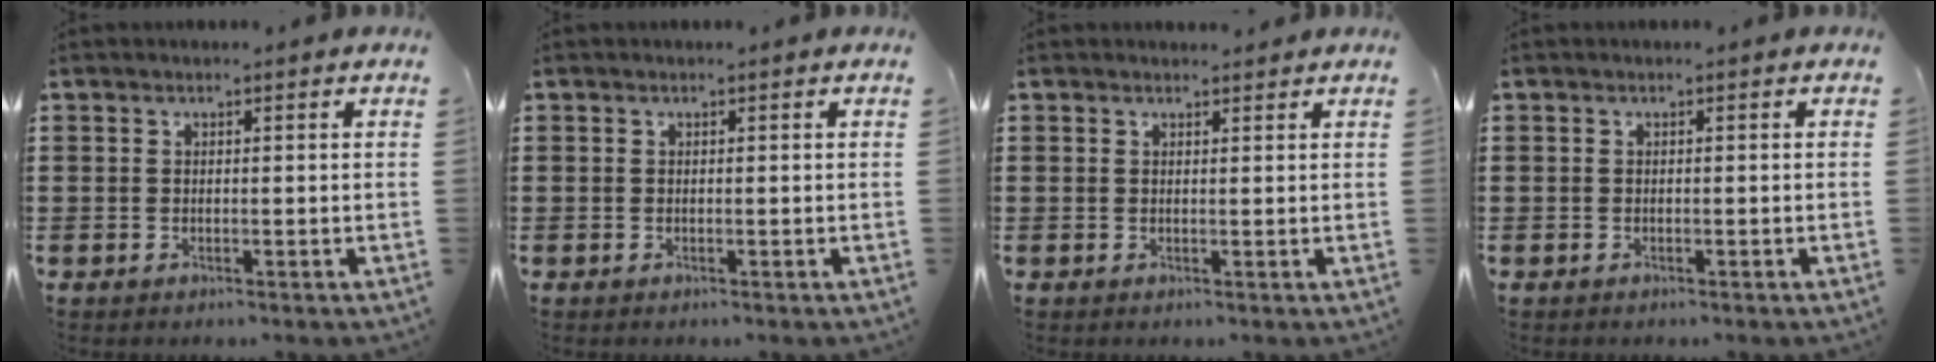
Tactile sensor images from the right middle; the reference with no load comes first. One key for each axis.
{"total": 0.0}
{"total": 0.8, "fx": 0.7, "fy": 0.3, "fz": 0.1, "tx": 0.004, "ty": -0.002, "tz": 0.012}
{"total": 0.0}